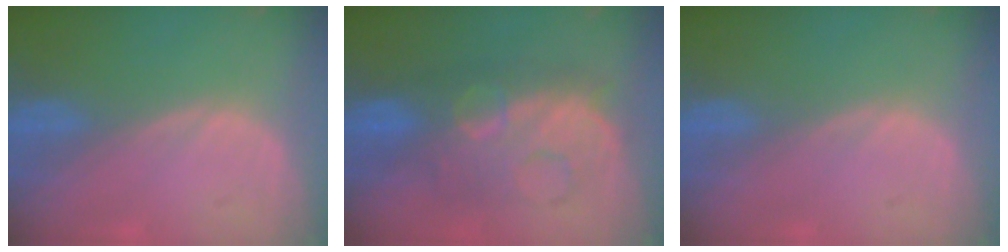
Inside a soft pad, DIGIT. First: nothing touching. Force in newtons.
{"total": 9.1, "press": 9.0, "slide": 0.3}
{"total": 0.0}